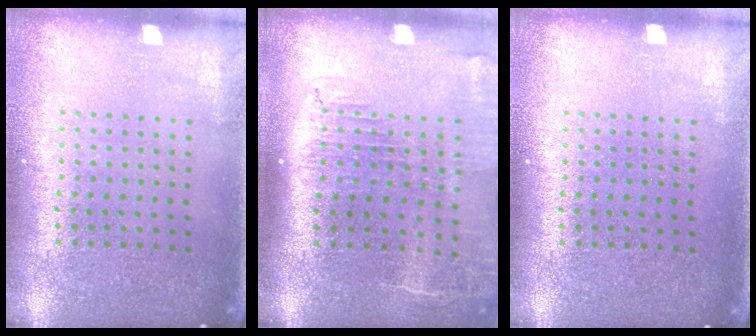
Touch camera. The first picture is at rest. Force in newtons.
{"total": 2.2, "press": 1.8, "slide": 1.3}
{"total": 0.0}